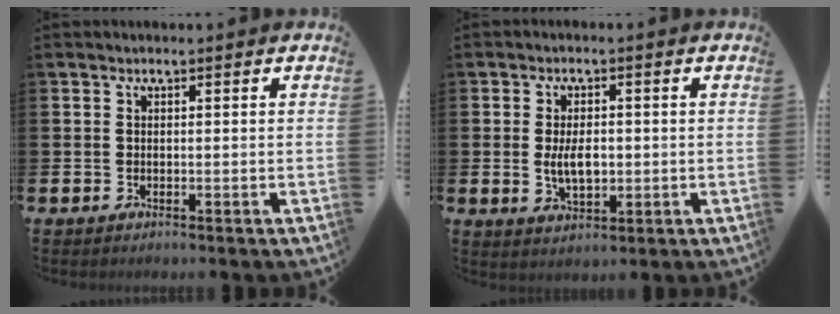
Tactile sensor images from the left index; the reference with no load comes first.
{"total": 4.4, "force": [-0.1, 2.5, 3.6], "torque": [-0.053, 0.001, -0.006]}